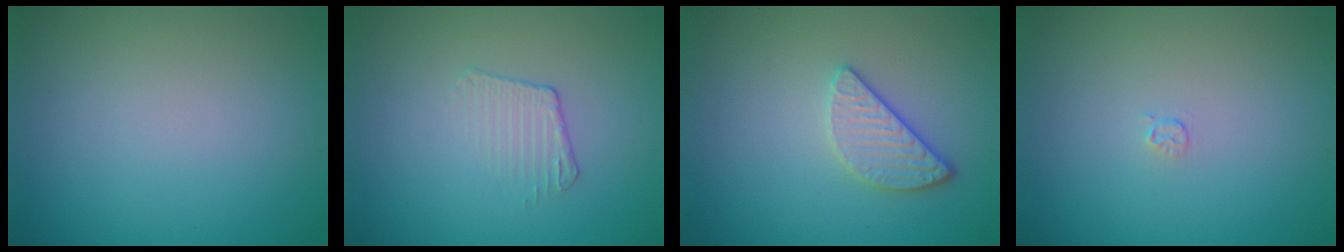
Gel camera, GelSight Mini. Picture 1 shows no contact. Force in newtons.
{"total": 1.5, "press": 0.7, "slide": 1.4}
{"total": 2.4, "press": 2.1, "slide": 1.1}
{"total": 0.6, "press": 0.3, "slide": 0.6}